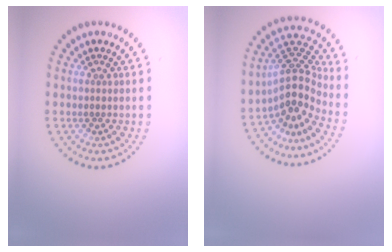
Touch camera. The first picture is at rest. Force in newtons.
{"total": 4.3, "press": 2.9, "slide": 3.2}